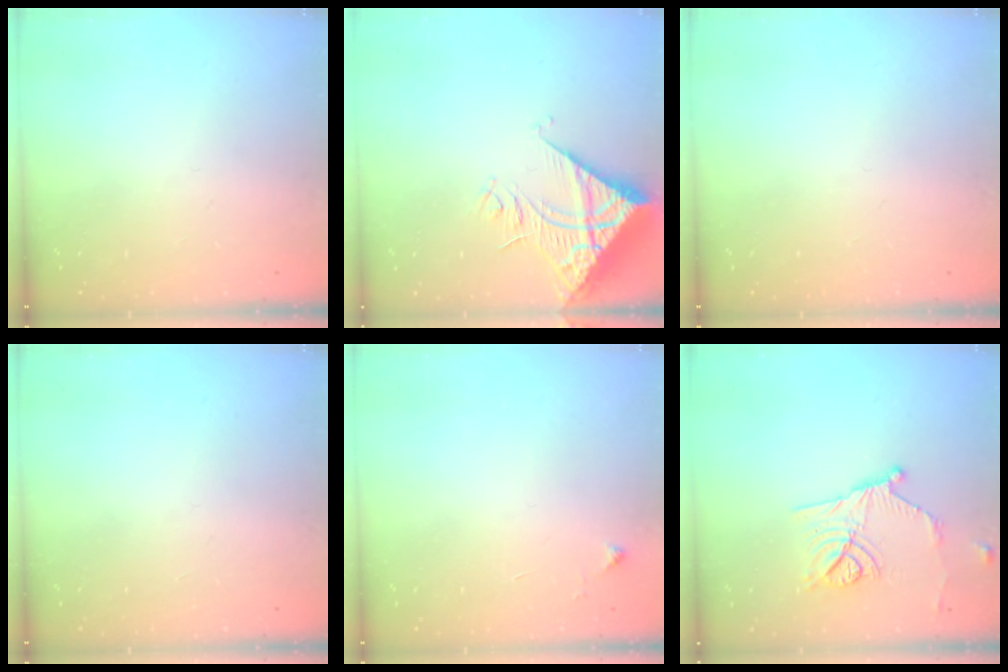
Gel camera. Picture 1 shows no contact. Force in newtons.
{"total": 15.4, "press": 15.2, "slide": 1.8}
{"total": 0.0}
{"total": 0.0}
{"total": 3.9, "press": 3.8, "slide": 0.6}
{"total": 13.6, "press": 13.4, "slide": 2.4}